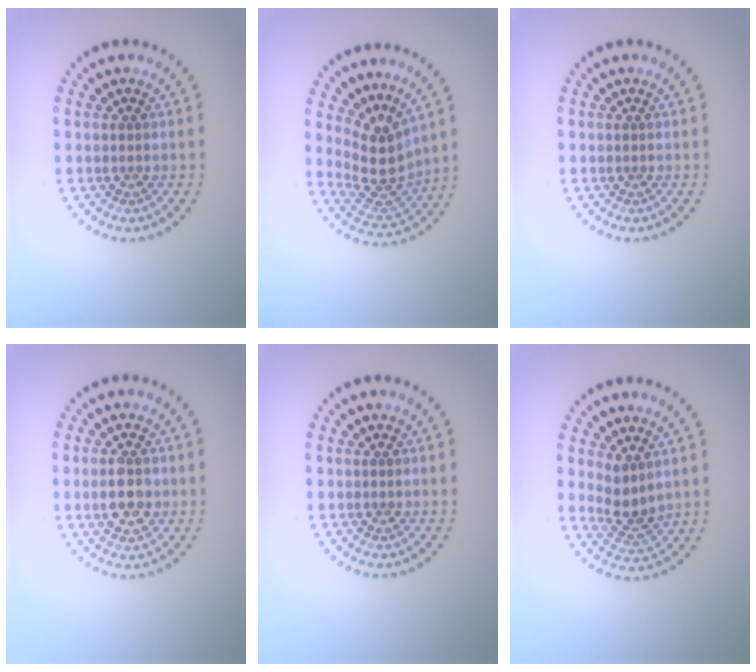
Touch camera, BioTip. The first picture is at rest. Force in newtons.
{"total": 3.8, "press": 2.8, "slide": 2.6}
{"total": 0.0}
{"total": 3.0, "press": 3.0, "slide": 0.1}
{"total": 0.0}
{"total": 2.7, "press": 2.1, "slide": 1.7}